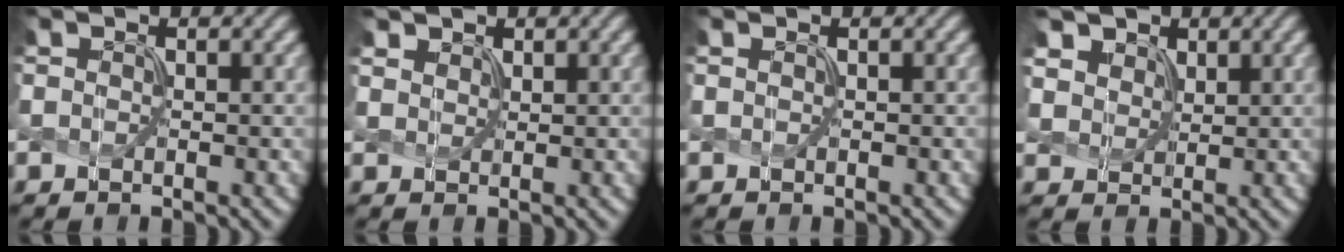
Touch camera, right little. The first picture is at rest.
{"total": 1.3, "force": [1.1, 0.4, -0.6], "torque": [0.005, 0.001, 0.035]}
{"total": 0.6, "force": [0.3, 0.3, 0.4], "torque": [0.004, -0.001, -0.006]}
{"total": 3.0, "force": [2.2, 2.0, 0.3], "torque": [-0.027, -0.002, 0.056]}